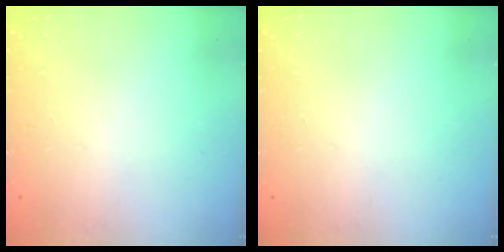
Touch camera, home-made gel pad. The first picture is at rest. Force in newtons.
{"total": 1.0, "press": 0.0, "slide": 1.0}